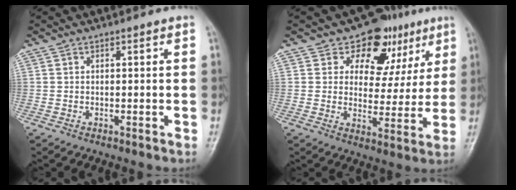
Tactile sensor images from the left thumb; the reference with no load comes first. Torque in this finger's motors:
{"motor_torque": [0.07, 0.31, 0.07, -0.01, -0.07]}